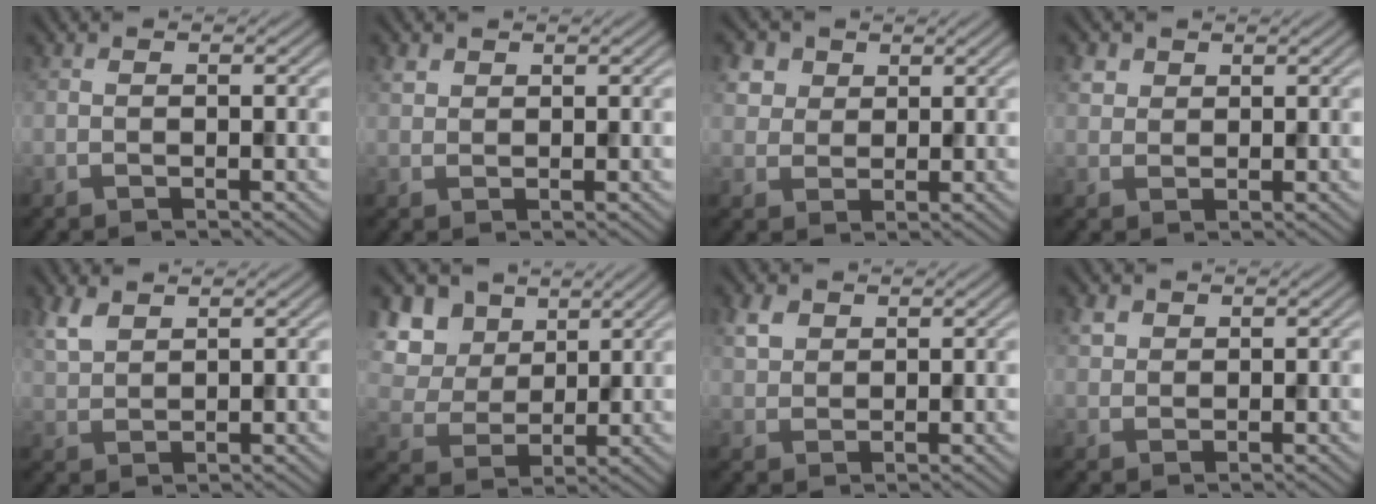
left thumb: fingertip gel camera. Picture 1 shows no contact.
{"total": 1.3, "force": [0.9, 0.8, 0.4], "torque": [-0.010, 0.001, 0.019]}
{"total": 4.5, "force": [2.2, 3.5, 1.8], "torque": [-0.063, -0.001, 0.048]}
{"total": 2.0, "force": [1.2, 1.6, 0.6], "torque": [-0.017, 0.002, 0.025]}
{"total": 3.5, "force": [2.3, 1.6, 2.1], "torque": [-0.059, 0.003, 0.055]}
{"total": 9.4, "force": [4.4, 6.9, 4.5], "torque": [-0.160, 0.011, 0.094]}
{"total": 3.0, "force": [1.6, 2.1, 1.4], "torque": [-0.036, 0.004, 0.033]}
{"total": 1.8, "force": [1.0, 1.4, 0.7], "torque": [-0.018, 0.002, 0.021]}